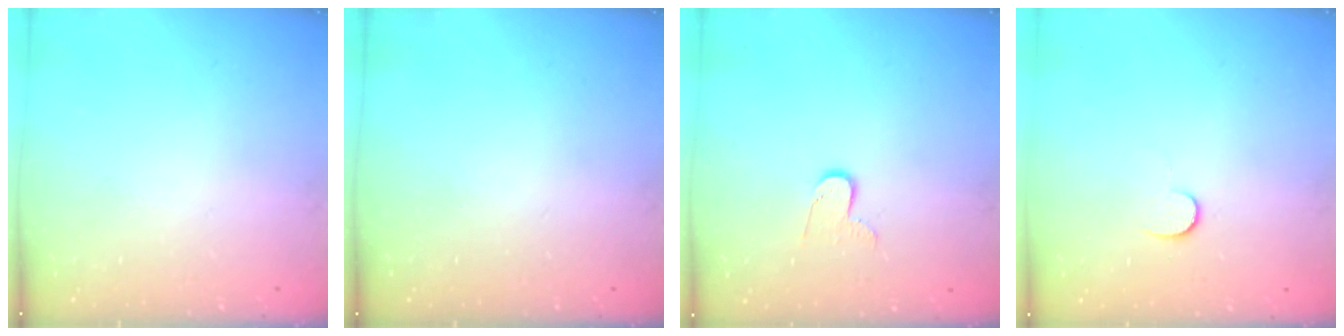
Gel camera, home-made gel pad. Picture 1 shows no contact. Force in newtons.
{"total": 0.0}
{"total": 7.2, "press": 7.2, "slide": 0.6}
{"total": 6.0, "press": 6.0, "slide": 0.5}